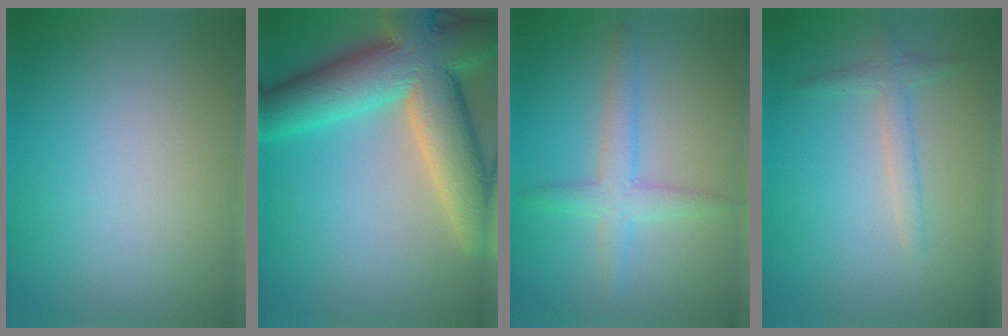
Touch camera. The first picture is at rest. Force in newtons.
{"total": 12.4, "press": 12.3, "slide": 0.7}
{"total": 2.7, "press": 2.7, "slide": 0.2}
{"total": 1.7, "press": 1.7, "slide": 0.1}